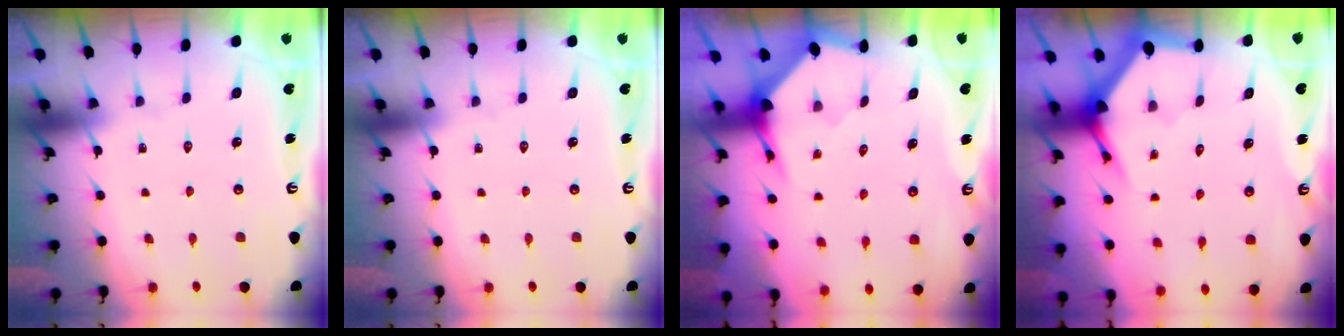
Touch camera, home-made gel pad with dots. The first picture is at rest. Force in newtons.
{"total": 0.0}
{"total": 3.6, "press": 3.6, "slide": 0.4}
{"total": 3.7, "press": 3.7, "slide": 0.5}